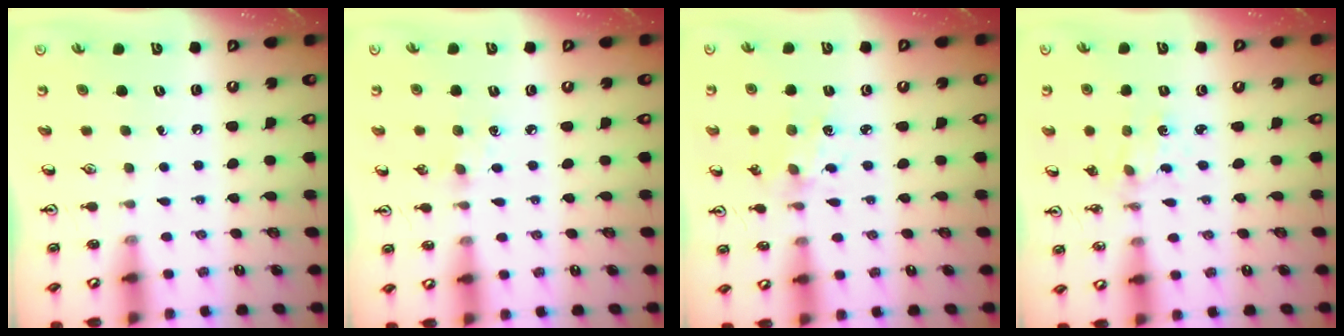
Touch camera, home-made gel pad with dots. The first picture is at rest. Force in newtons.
{"total": 3.9, "press": 3.9, "slide": 0.5}
{"total": 3.0, "press": 3.0, "slide": 0.4}
{"total": 1.0, "press": 1.0, "slide": 0.2}